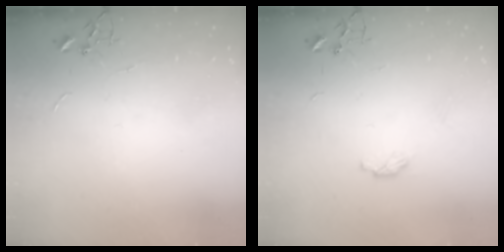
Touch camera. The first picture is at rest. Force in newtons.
{"total": 4.2, "press": 4.2, "slide": 0.4}